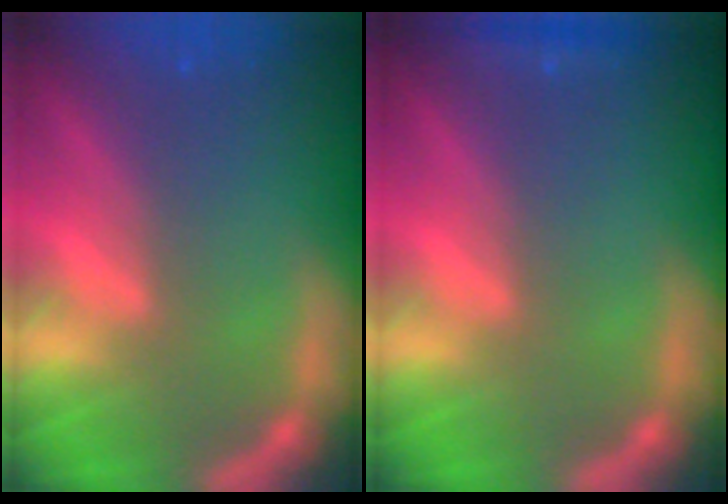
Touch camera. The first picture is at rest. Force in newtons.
{"total": 0.9}